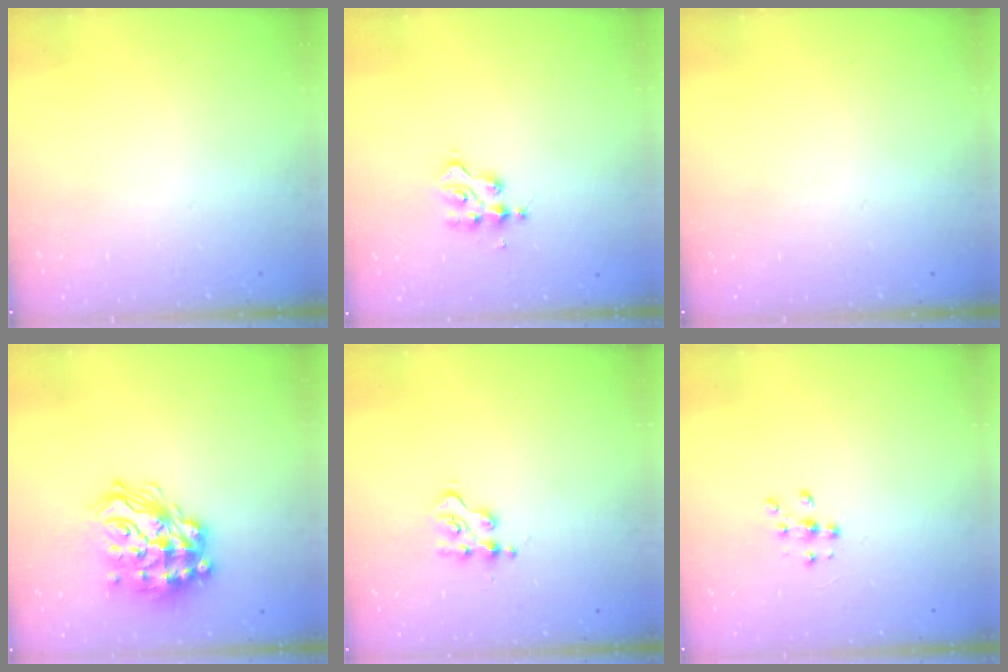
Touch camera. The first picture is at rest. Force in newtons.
{"total": 2.7, "press": 2.6, "slide": 0.3}
{"total": 0.0}
{"total": 19.6, "press": 19.5, "slide": 1.2}
{"total": 3.3, "press": 3.3, "slide": 0.5}
{"total": 6.3, "press": 6.3, "slide": 0.9}